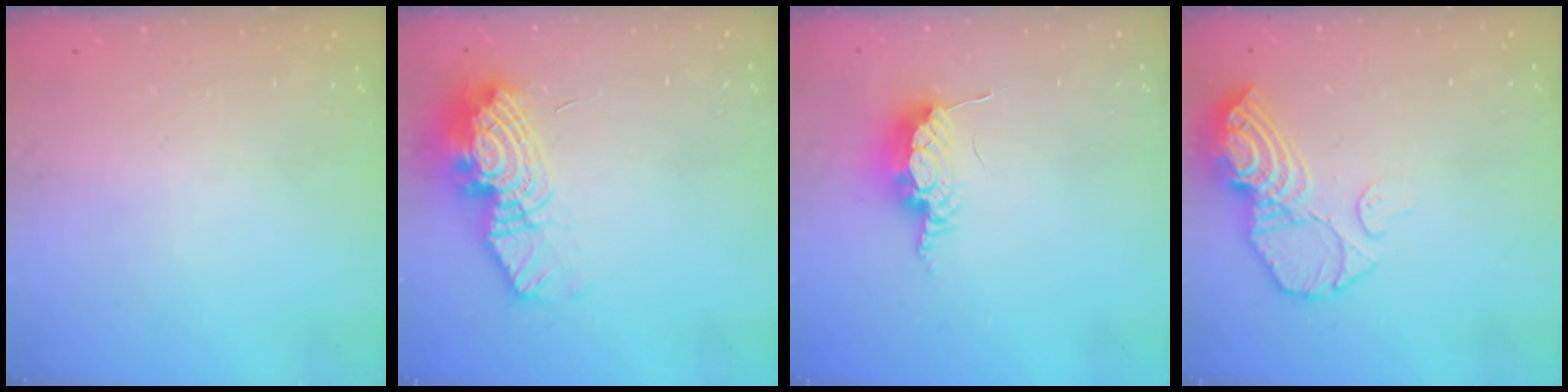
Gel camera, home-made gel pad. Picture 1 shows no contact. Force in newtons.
{"total": 15.9, "press": 15.9, "slide": 1.2}
{"total": 8.6, "press": 8.5, "slide": 0.7}
{"total": 12.7, "press": 12.6, "slide": 1.9}